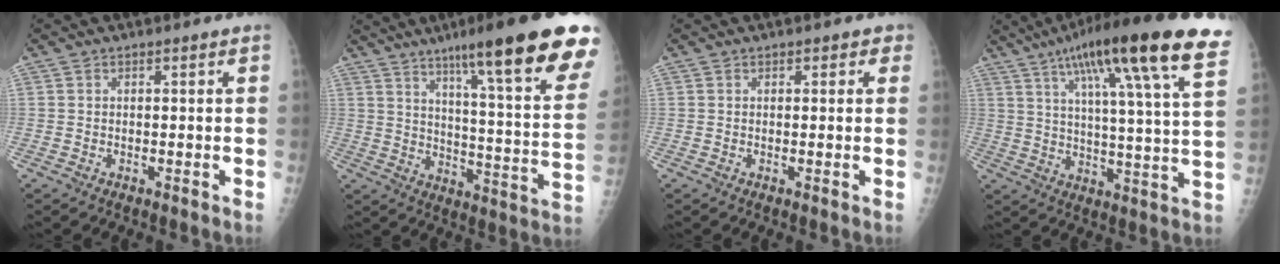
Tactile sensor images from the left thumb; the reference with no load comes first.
{"total": 26.5, "force": [16.8, 3.0, 20.3], "torque": [-0.268, -0.060, 0.236]}
{"total": 1.6, "force": [0.8, 1.1, 0.8], "torque": [0.012, 0.001, 0.003]}
{"total": 24.8, "force": [14.3, 3.0, 20.0], "torque": [-0.298, -0.023, 0.200]}